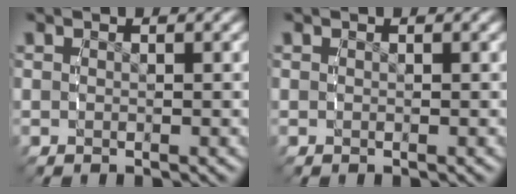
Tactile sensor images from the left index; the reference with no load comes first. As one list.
[{"total": 0.0}]